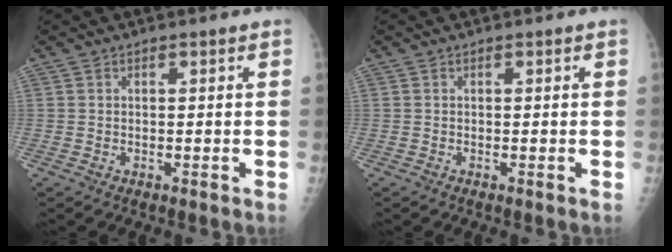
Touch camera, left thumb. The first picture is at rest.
{"total": 0.0}